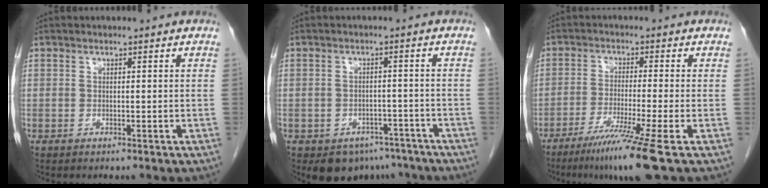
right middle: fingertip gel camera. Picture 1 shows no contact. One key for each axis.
{"total": 7.6, "fx": -5.6, "fy": 4.8, "fz": 1.9, "tx": -0.013, "ty": 0.012, "tz": -0.070}
{"total": 9.6, "fx": -6.2, "fy": -2.1, "fz": 7.0, "tx": -0.119, "ty": -0.034, "tz": -0.109}